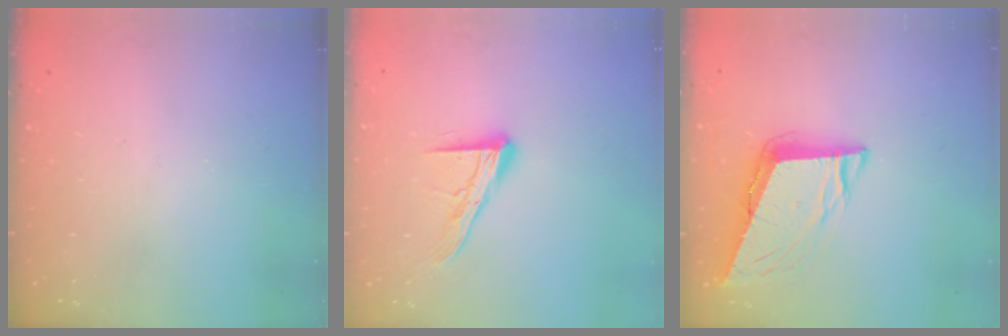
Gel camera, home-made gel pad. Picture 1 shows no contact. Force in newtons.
{"total": 13.4, "press": 13.3, "slide": 1.1}
{"total": 9.8, "press": 9.3, "slide": 3.1}